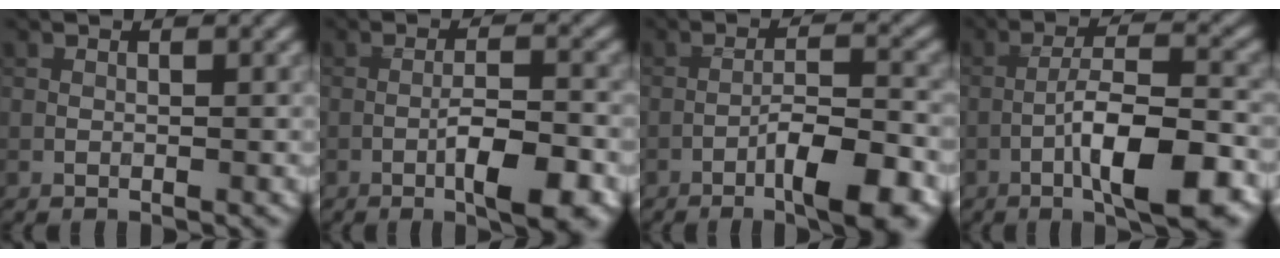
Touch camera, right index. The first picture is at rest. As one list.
[{"total": 5.7, "force": [-2.5, 1.3, 5.0], "torque": [-0.083, 0.005, -0.039]}, {"total": 6.8, "force": [-3.8, 1.2, 5.5], "torque": [-0.088, 0.011, -0.060]}, {"total": 8.9, "force": [-3.9, 2.2, 7.6], "torque": [-0.122, 0.015, -0.066]}]